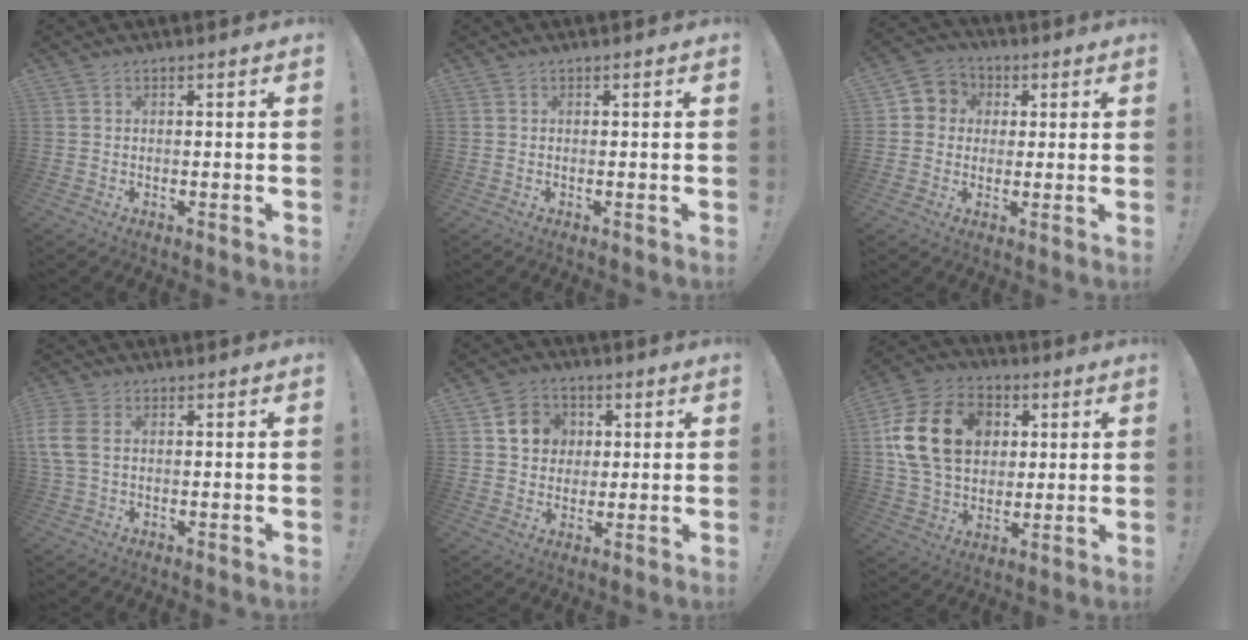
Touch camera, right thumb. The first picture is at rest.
{"total": 0.0}
{"total": 6.6, "force": [-0.2, 6.4, 1.6], "torque": [-0.016, 0.011, 0.001]}
{"total": 6.0, "force": [1.0, 4.0, 4.3], "torque": [-0.104, -0.001, 0.021]}
{"total": 9.3, "force": [2.8, 8.4, 2.9], "torque": [-0.036, -0.010, 0.057]}
{"total": 21.0, "force": [4.9, 15.6, 13.2], "torque": [-0.241, -0.001, 0.092]}